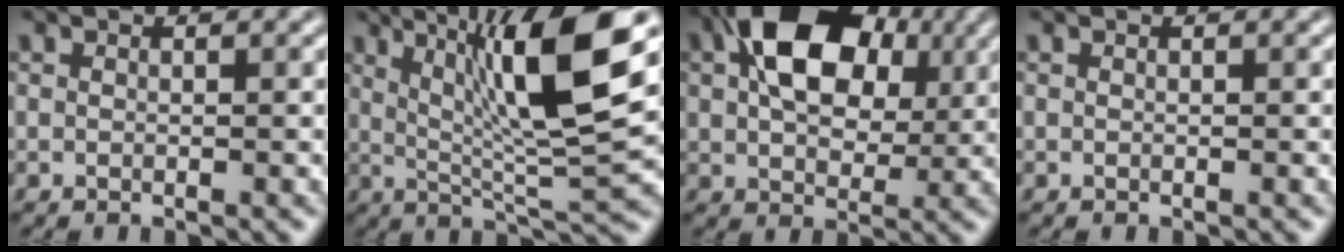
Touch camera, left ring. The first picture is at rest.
{"total": 10.9, "force": [3.3, 2.2, 10.2], "torque": [-0.158, 0.003, 0.063]}
{"total": 11.2, "force": [3.2, 7.3, 7.9], "torque": [-0.134, 0.021, 0.051]}
{"total": 0.0}